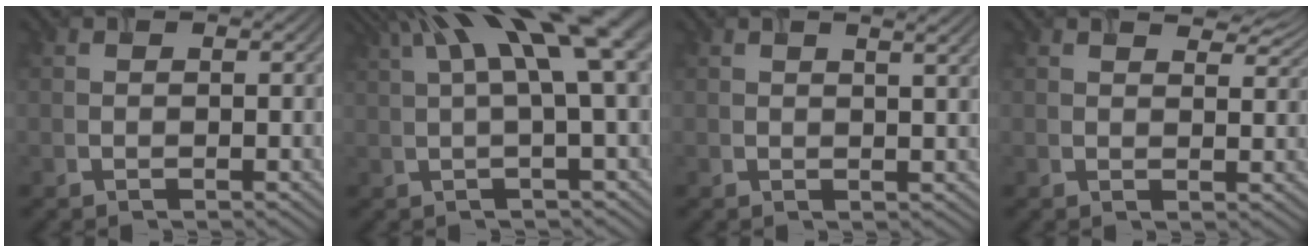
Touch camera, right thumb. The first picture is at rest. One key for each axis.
{"total": 14.2, "fx": 5.6, "fy": 3.2, "fz": 12.6, "tx": -0.204, "ty": 0.037, "tz": 0.094}
{"total": 3.1, "fx": 1.6, "fy": 0.6, "fz": 2.6, "tx": -0.036, "ty": 0.003, "tz": 0.020}
{"total": 4.0, "fx": 3.1, "fy": 1.1, "fz": 2.1, "tx": -0.042, "ty": 0.002, "tz": 0.049}